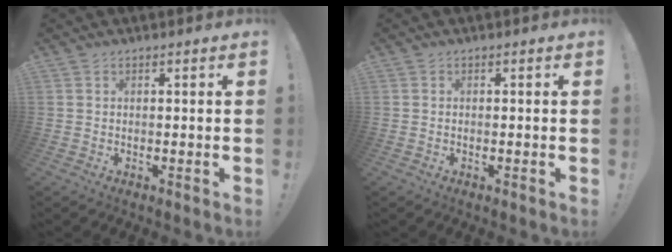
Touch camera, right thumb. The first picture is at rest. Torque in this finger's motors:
{"motor_torque": [-0.27, -0.38, -0.17, 0.07, 0.04]}